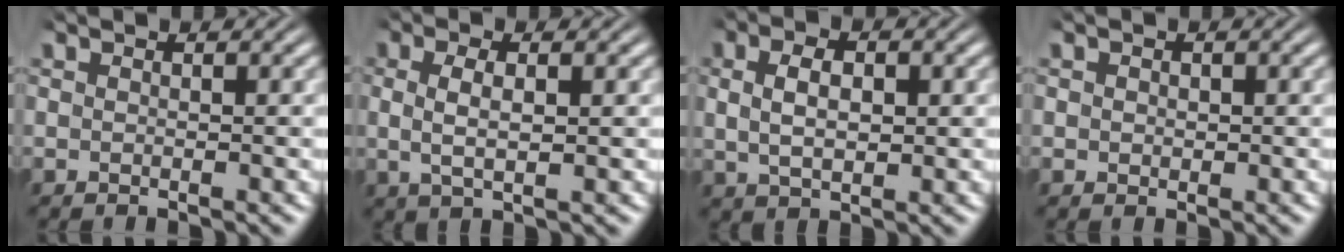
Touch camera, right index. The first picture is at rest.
{"total": 3.3, "force": [0.4, 1.5, 2.9], "torque": [-0.062, -0.006, 0.015]}
{"total": 4.1, "force": [0.6, 2.5, 3.2], "torque": [-0.054, -0.001, 0.016]}
{"total": 0.8, "force": [0.1, 0.7, 0.3], "torque": [-0.009, -0.007, 0.006]}